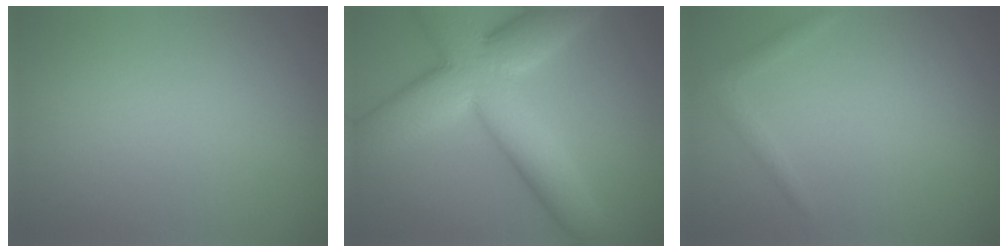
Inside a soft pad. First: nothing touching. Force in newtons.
{"total": 11.8, "press": 11.8, "slide": 0.9}
{"total": 1.1, "press": 1.1, "slide": 0.1}